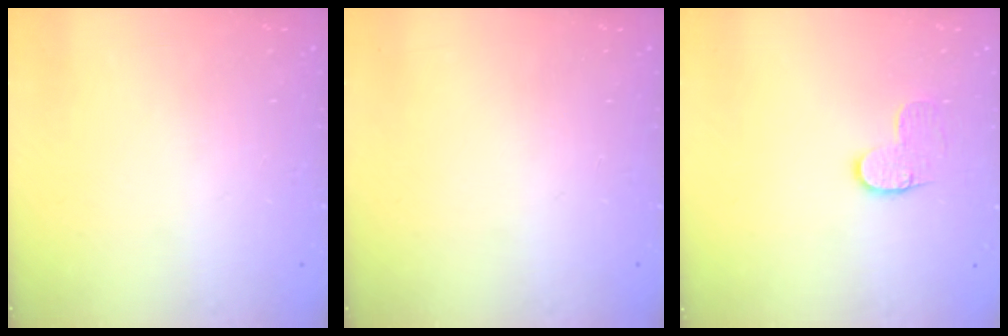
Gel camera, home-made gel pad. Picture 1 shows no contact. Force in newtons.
{"total": 0.0}
{"total": 6.3, "press": 6.3, "slide": 0.3}